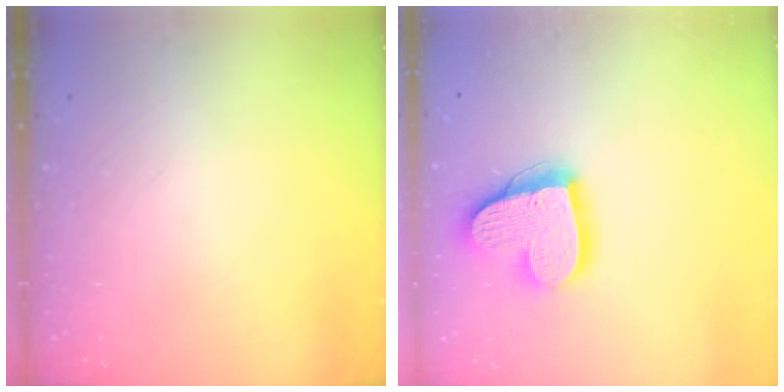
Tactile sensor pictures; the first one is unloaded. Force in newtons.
{"total": 17.7, "press": 17.7, "slide": 1.5}